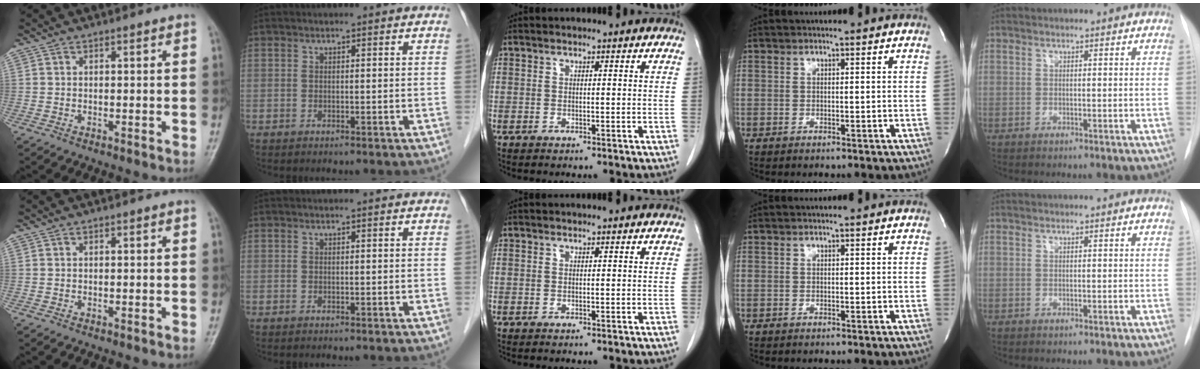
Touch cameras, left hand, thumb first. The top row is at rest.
{}